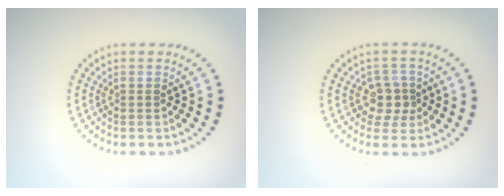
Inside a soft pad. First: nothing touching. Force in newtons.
{"total": 2.4, "press": 2.1, "slide": 1.2}